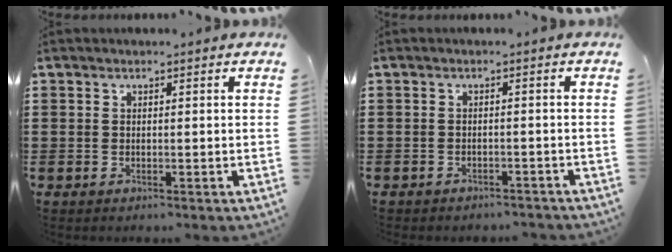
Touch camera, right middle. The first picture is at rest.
{"total": 1.4, "force": [-1.4, 0.2, 0.1], "torque": [-0.006, 0.001, -0.029]}